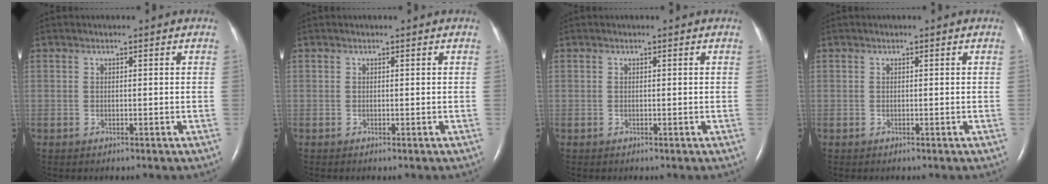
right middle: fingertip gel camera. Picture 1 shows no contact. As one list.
[{"total": 0.0}, {"total": 0.0}, {"total": 0.0}]